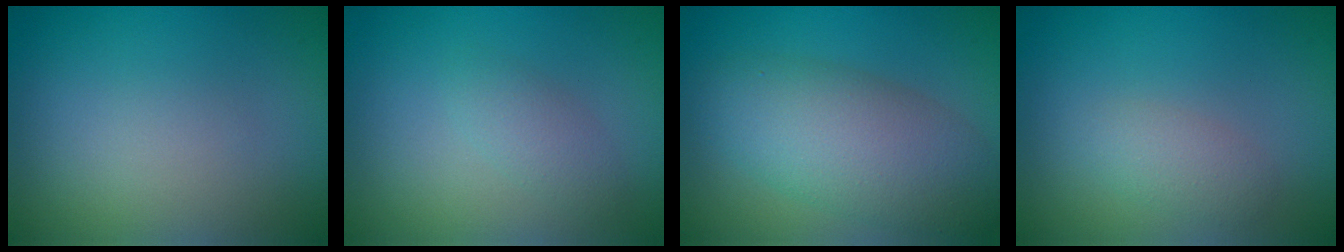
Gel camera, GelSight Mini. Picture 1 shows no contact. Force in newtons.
{"total": 1.7, "press": 1.7, "slide": 0.1}
{"total": 6.8, "press": 6.8, "slide": 0.3}
{"total": 1.7, "press": 1.7, "slide": 0.0}